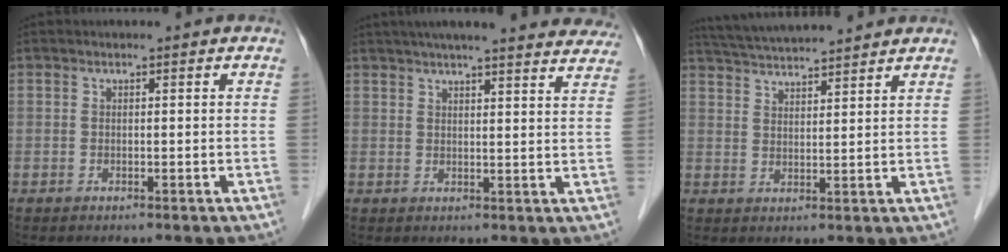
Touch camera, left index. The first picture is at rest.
{"total": 25.0, "force": [22.6, 2.9, 10.3], "torque": [-0.151, -0.007, 0.269]}
{"total": 10.8, "force": [10.1, 0.0, 3.8], "torque": [-0.076, 0.030, 0.159]}